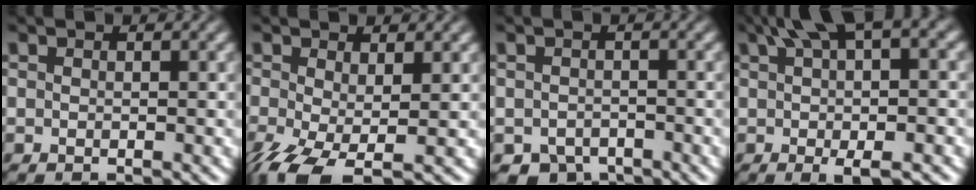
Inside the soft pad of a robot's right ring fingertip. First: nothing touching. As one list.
[{"total": 4.7, "force": [-2.6, 2.1, 3.2], "torque": [-0.083, -0.049, -0.018]}, {"total": 4.9, "force": [-3.8, 2.9, 1.0], "torque": [-0.019, -0.027, -0.053]}, {"total": 5.6, "force": [1.4, 0.9, 5.3], "torque": [-0.080, 0.012, 0.021]}]